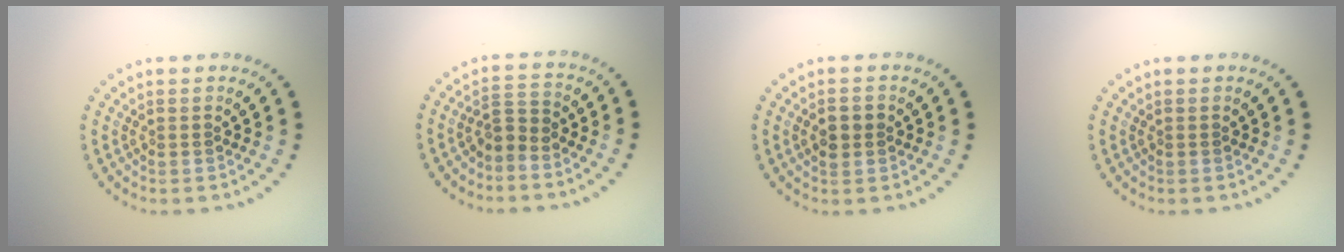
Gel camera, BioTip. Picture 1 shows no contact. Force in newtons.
{"total": 2.1, "press": 1.5, "slide": 1.4}
{"total": 2.4, "press": 2.4, "slide": 0.1}
{"total": 0.0}